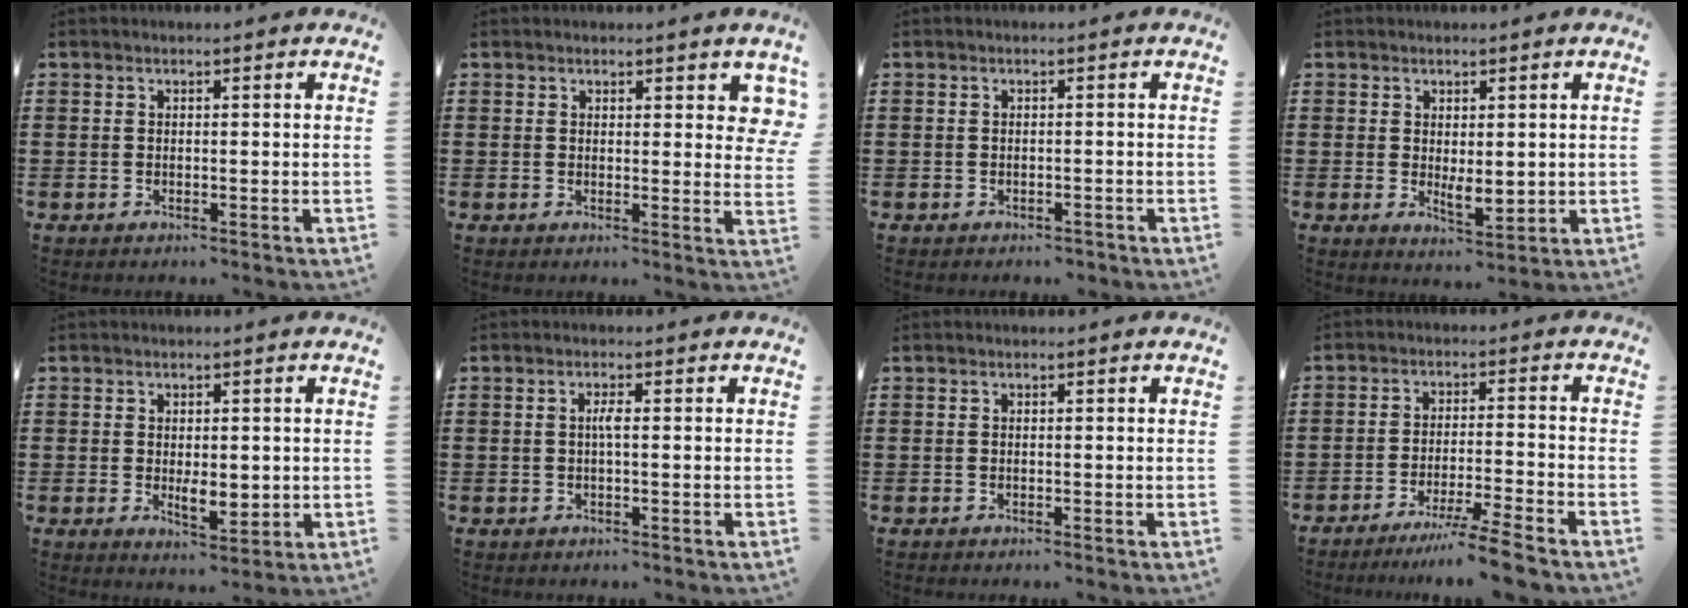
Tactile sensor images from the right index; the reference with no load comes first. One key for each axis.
{"total": 2.7, "fx": 2.0, "fy": 1.2, "fz": 1.5, "tx": -0.011, "ty": 0.000, "tz": 0.033}
{"total": 1.0, "fx": -0.9, "fy": 0.4, "fz": 0.0, "tx": -0.004, "ty": 0.003, "tz": -0.021}
{"total": 2.7, "fx": 0.7, "fy": 1.3, "fz": 2.2, "tx": -0.037, "ty": -0.001, "tz": 0.012}
{"total": 3.4, "fx": 0.0, "fy": 1.8, "fz": 2.9, "tx": -0.040, "ty": -0.001, "tz": -0.003}
{"total": 1.7, "fx": -0.1, "fy": 0.1, "fz": 1.7, "tx": -0.034, "ty": 0.000, "tz": -0.004}
{"total": 0.0}
{"total": 6.2, "fx": -5.3, "fy": -0.8, "fz": 3.2, "tx": -0.056, "ty": -0.017, "tz": -0.101}